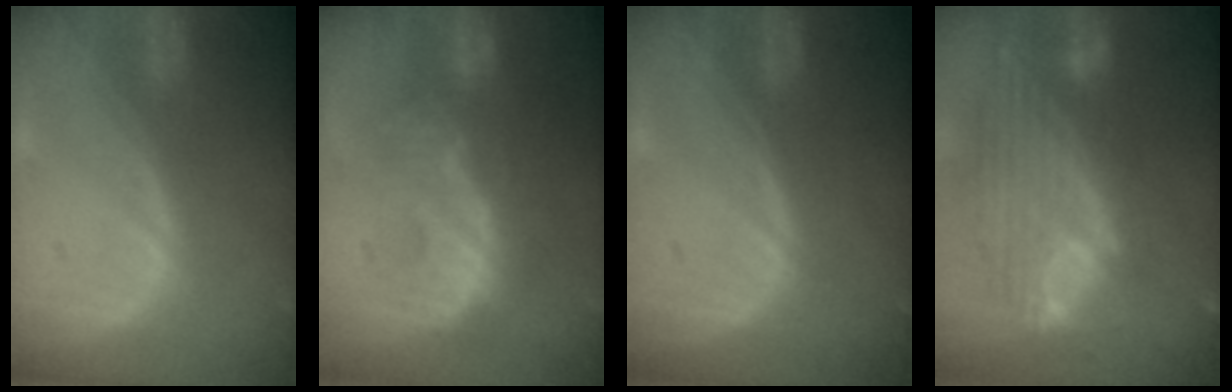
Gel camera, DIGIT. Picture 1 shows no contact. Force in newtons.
{"total": 9.0, "press": 8.9, "slide": 1.6}
{"total": 0.0}
{"total": 12.1, "press": 10.2, "slide": 6.4}